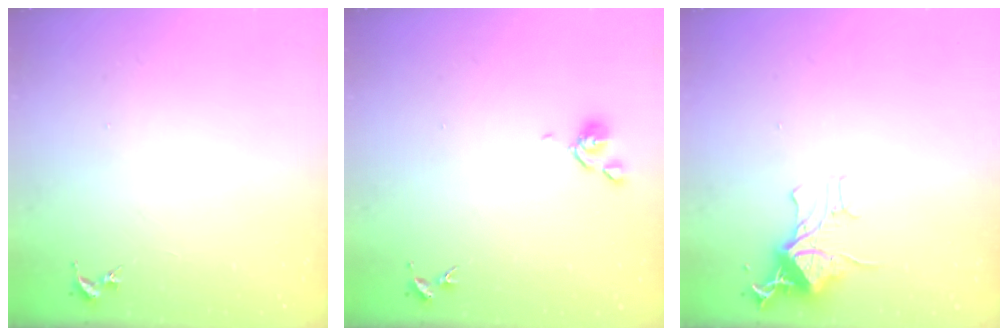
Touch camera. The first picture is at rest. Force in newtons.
{"total": 6.4, "press": 6.2, "slide": 1.3}
{"total": 11.3, "press": 11.3, "slide": 0.9}